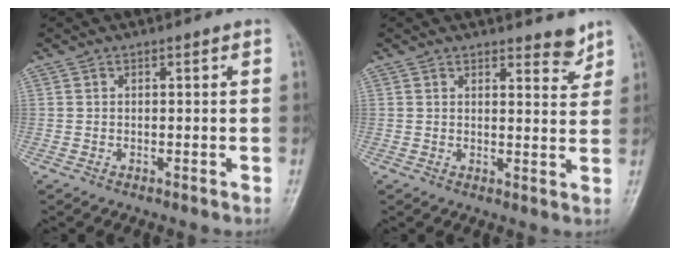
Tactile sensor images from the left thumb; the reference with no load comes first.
{"total": 3.6, "force": [3.1, 1.2, 1.5], "torque": [-0.002, -0.024, 0.040]}